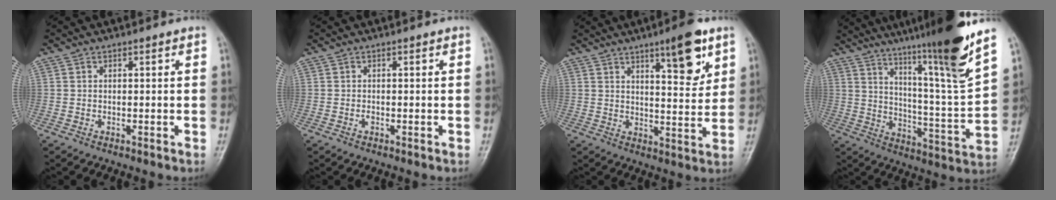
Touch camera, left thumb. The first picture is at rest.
{"total": 0.6, "force": [-0.2, 0.4, 0.4], "torque": [-0.006, 0.000, -0.005]}
{"total": 10.0, "force": [5.8, 2.8, 7.6], "torque": [-0.091, -0.035, 0.084]}
{"total": 21.1, "force": [15.1, -0.1, 14.8], "torque": [-0.207, -0.088, 0.232]}